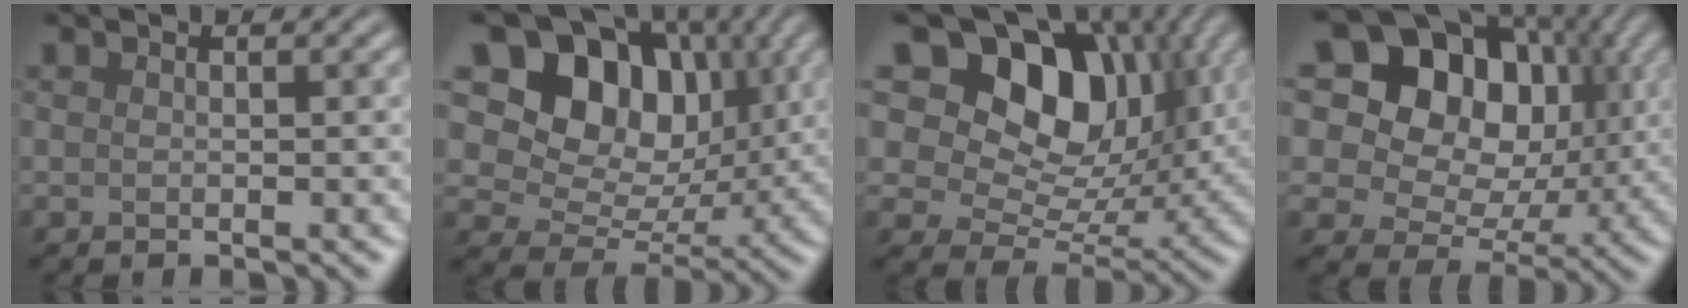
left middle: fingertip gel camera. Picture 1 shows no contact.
{"total": 10.9, "force": [4.6, 8.1, 5.7], "torque": [-0.099, 0.015, 0.081]}
{"total": 13.3, "force": [6.7, 8.6, 7.6], "torque": [-0.132, 0.026, 0.115]}
{"total": 15.8, "force": [6.9, 11.4, 8.4], "torque": [-0.182, 0.076, 0.123]}